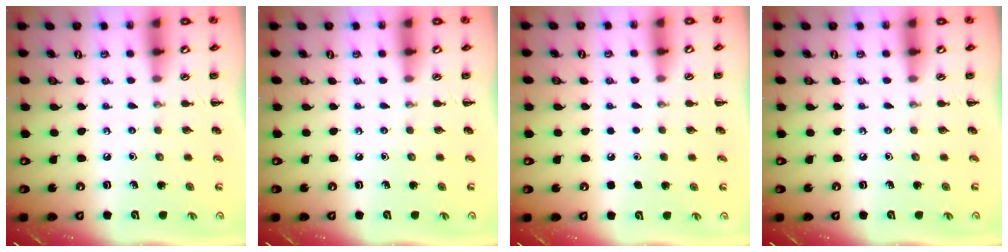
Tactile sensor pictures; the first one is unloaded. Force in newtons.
{"total": 0.0}
{"total": 1.6, "press": 1.6, "slide": 0.1}
{"total": 0.0}